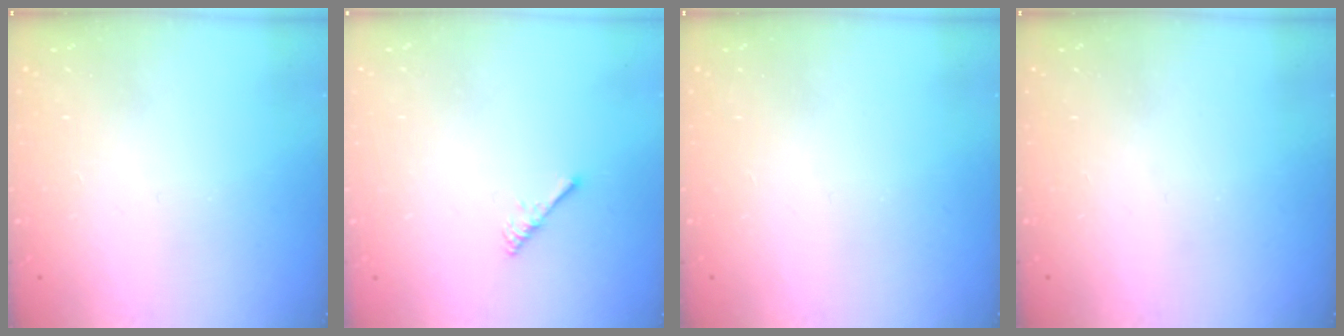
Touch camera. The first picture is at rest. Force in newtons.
{"total": 2.5, "press": 2.5, "slide": 0.4}
{"total": 0.0}
{"total": 0.0}